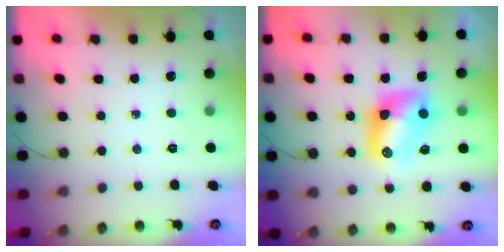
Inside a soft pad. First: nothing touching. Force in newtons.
{"total": 11.4, "press": 10.8, "slide": 3.7}